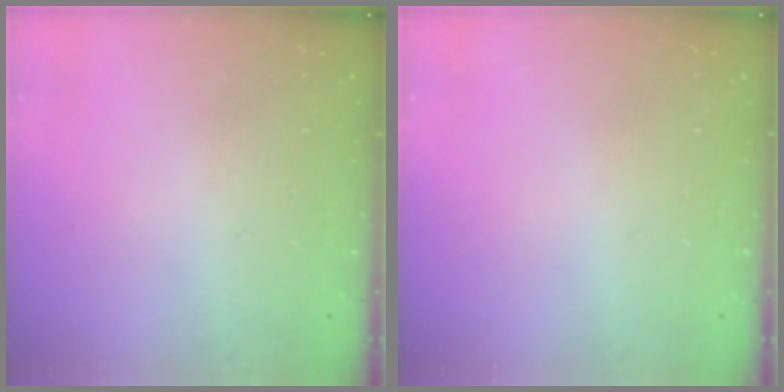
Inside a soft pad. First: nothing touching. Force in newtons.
{"total": 0.0}